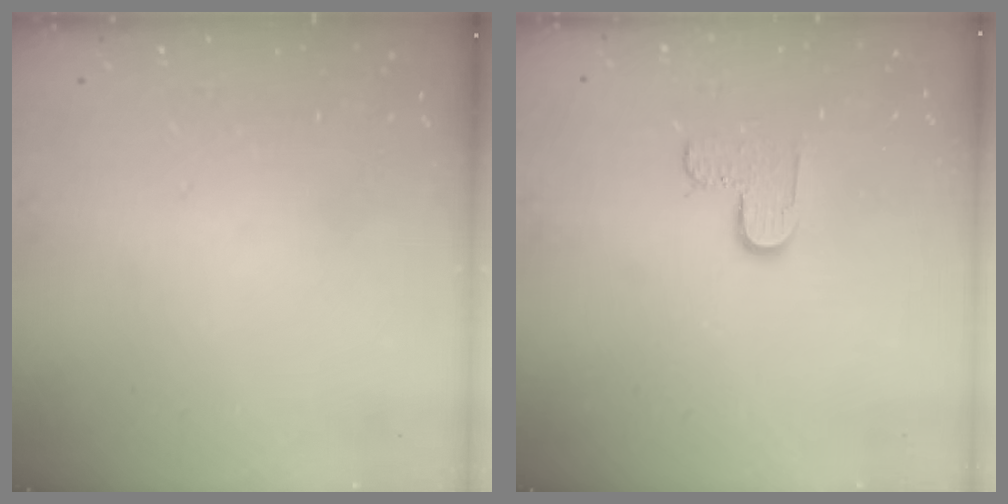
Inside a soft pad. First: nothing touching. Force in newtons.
{"total": 5.5, "press": 5.5, "slide": 0.5}